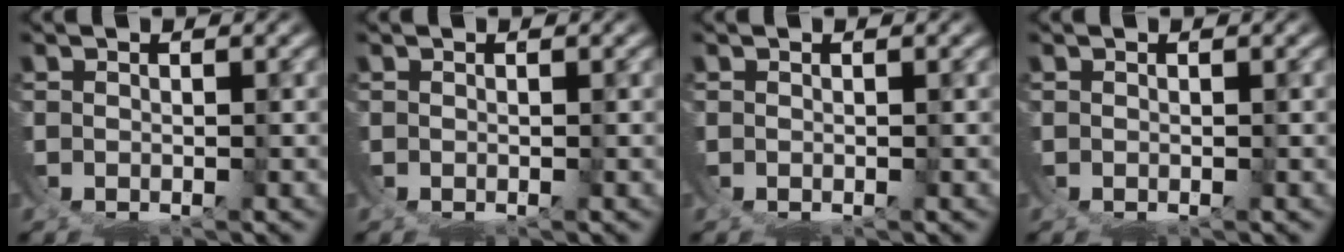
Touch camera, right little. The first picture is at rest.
{"total": 0.0}
{"total": 0.0}
{"total": 0.0}